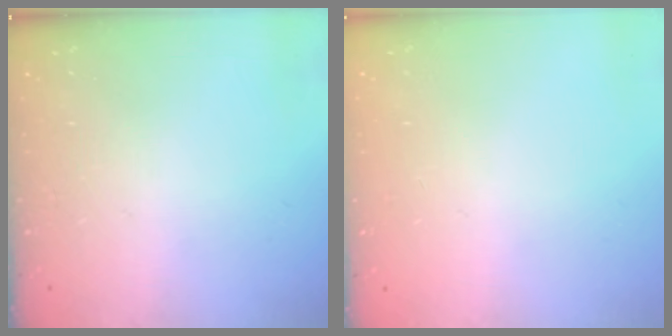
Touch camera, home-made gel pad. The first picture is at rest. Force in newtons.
{"total": 0.0}